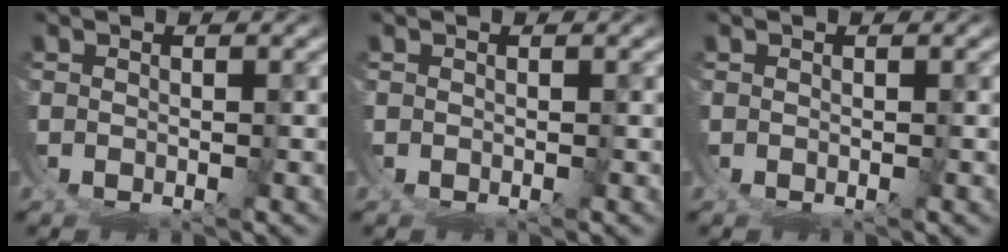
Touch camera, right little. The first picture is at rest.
{"total": 0.0}
{"total": 0.0}